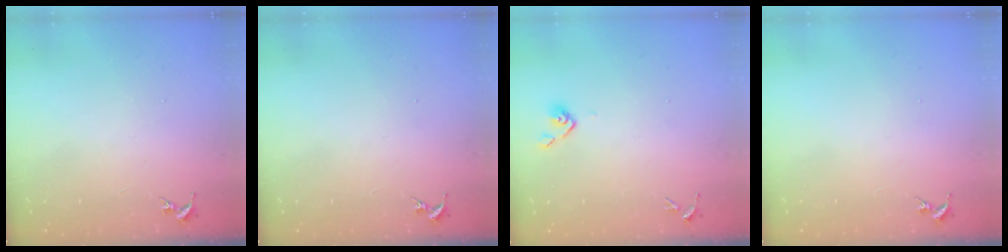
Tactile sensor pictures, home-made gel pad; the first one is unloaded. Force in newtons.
{"total": 0.0}
{"total": 4.2, "press": 4.1, "slide": 1.1}
{"total": 0.0}